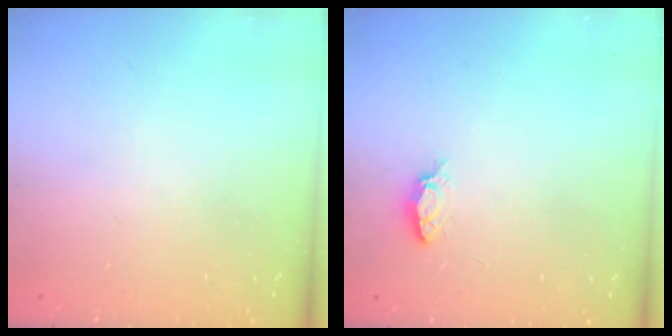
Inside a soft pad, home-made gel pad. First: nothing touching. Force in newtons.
{"total": 3.9, "press": 3.9, "slide": 0.5}